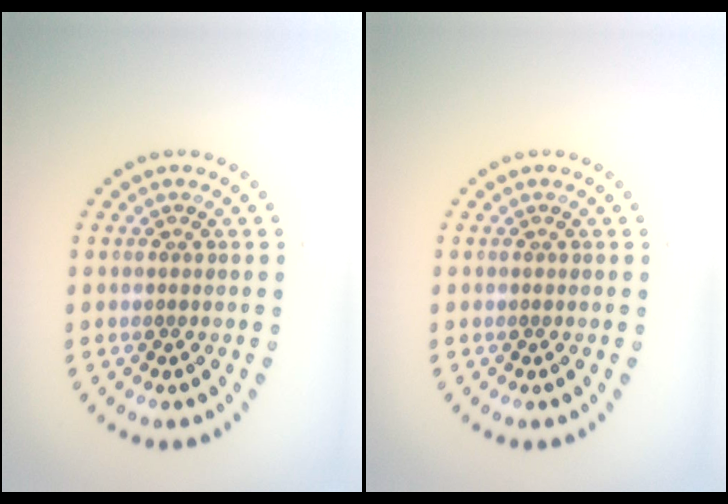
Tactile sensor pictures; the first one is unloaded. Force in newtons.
{"total": 0.0}